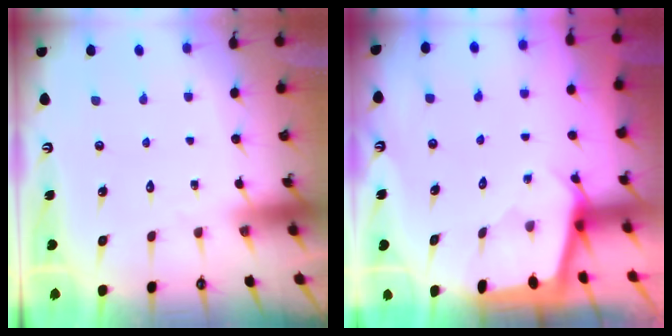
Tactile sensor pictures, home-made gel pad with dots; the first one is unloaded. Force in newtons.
{"total": 1.8, "press": 1.8, "slide": 0.3}